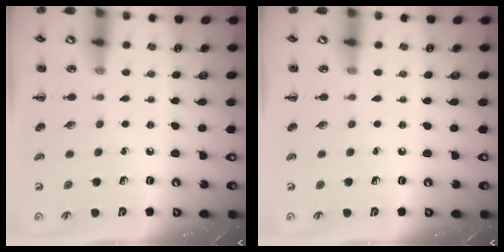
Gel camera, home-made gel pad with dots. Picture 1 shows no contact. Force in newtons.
{"total": 0.0}